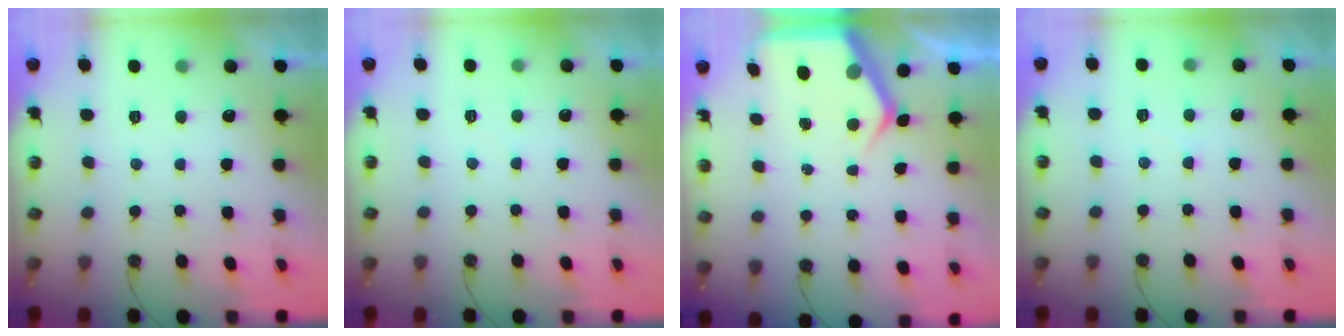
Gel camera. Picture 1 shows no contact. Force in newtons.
{"total": 1.8, "press": 1.8, "slide": 0.4}
{"total": 5.4, "press": 5.4, "slide": 0.3}
{"total": 2.0, "press": 2.0, "slide": 0.4}